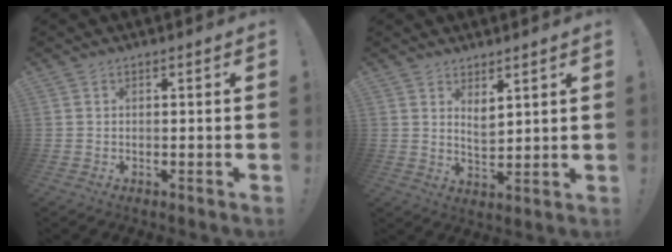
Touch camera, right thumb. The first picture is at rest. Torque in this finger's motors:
{"motor_torque": [0.00, 0.10, 0.24, 0.36, 0.10]}